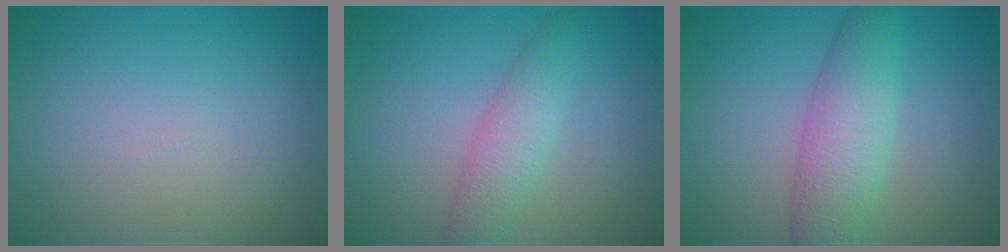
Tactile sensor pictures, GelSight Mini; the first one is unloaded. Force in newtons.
{"total": 2.9, "press": 2.9, "slide": 0.0}
{"total": 4.7, "press": 4.7, "slide": 0.1}